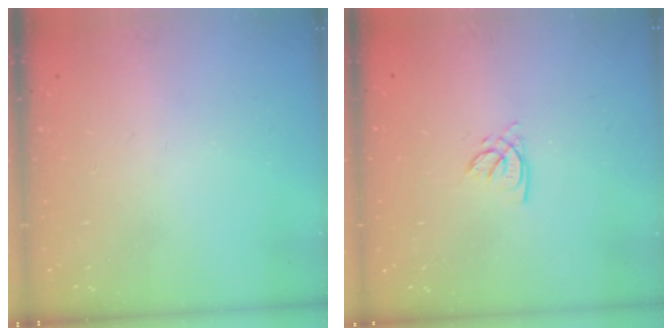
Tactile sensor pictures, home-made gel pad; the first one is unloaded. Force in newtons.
{"total": 2.6, "press": 2.6, "slide": 0.2}